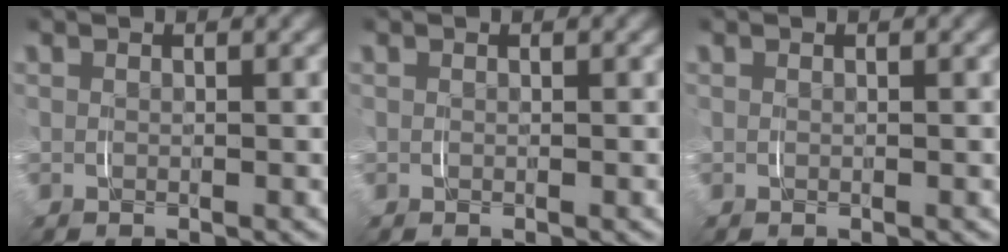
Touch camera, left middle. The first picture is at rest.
{"total": 0.0}
{"total": 0.0}